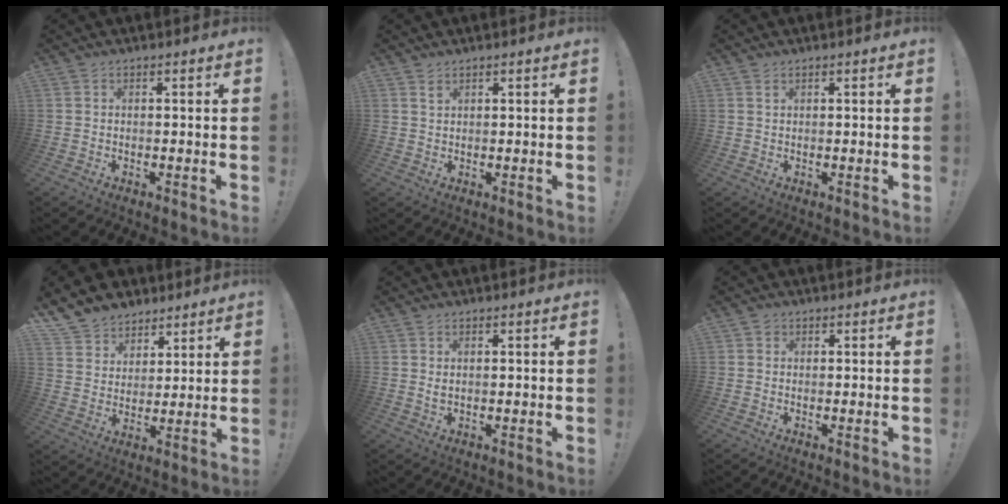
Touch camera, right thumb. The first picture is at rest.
{"total": 1.3, "force": [0.9, 0.6, 0.7], "torque": [-0.014, 0.001, 0.017]}
{"total": 0.7, "force": [0.5, 0.3, 0.5], "torque": [-0.010, 0.001, 0.009]}
{"total": 9.5, "force": [7.1, 6.3, 1.0], "torque": [-0.026, -0.060, 0.142]}
{"total": 1.5, "force": [0.5, 0.6, 1.3], "torque": [-0.017, -0.003, 0.007]}
{"total": 1.2, "force": [0.6, 1.0, 0.1], "torque": [0.004, -0.001, 0.009]}